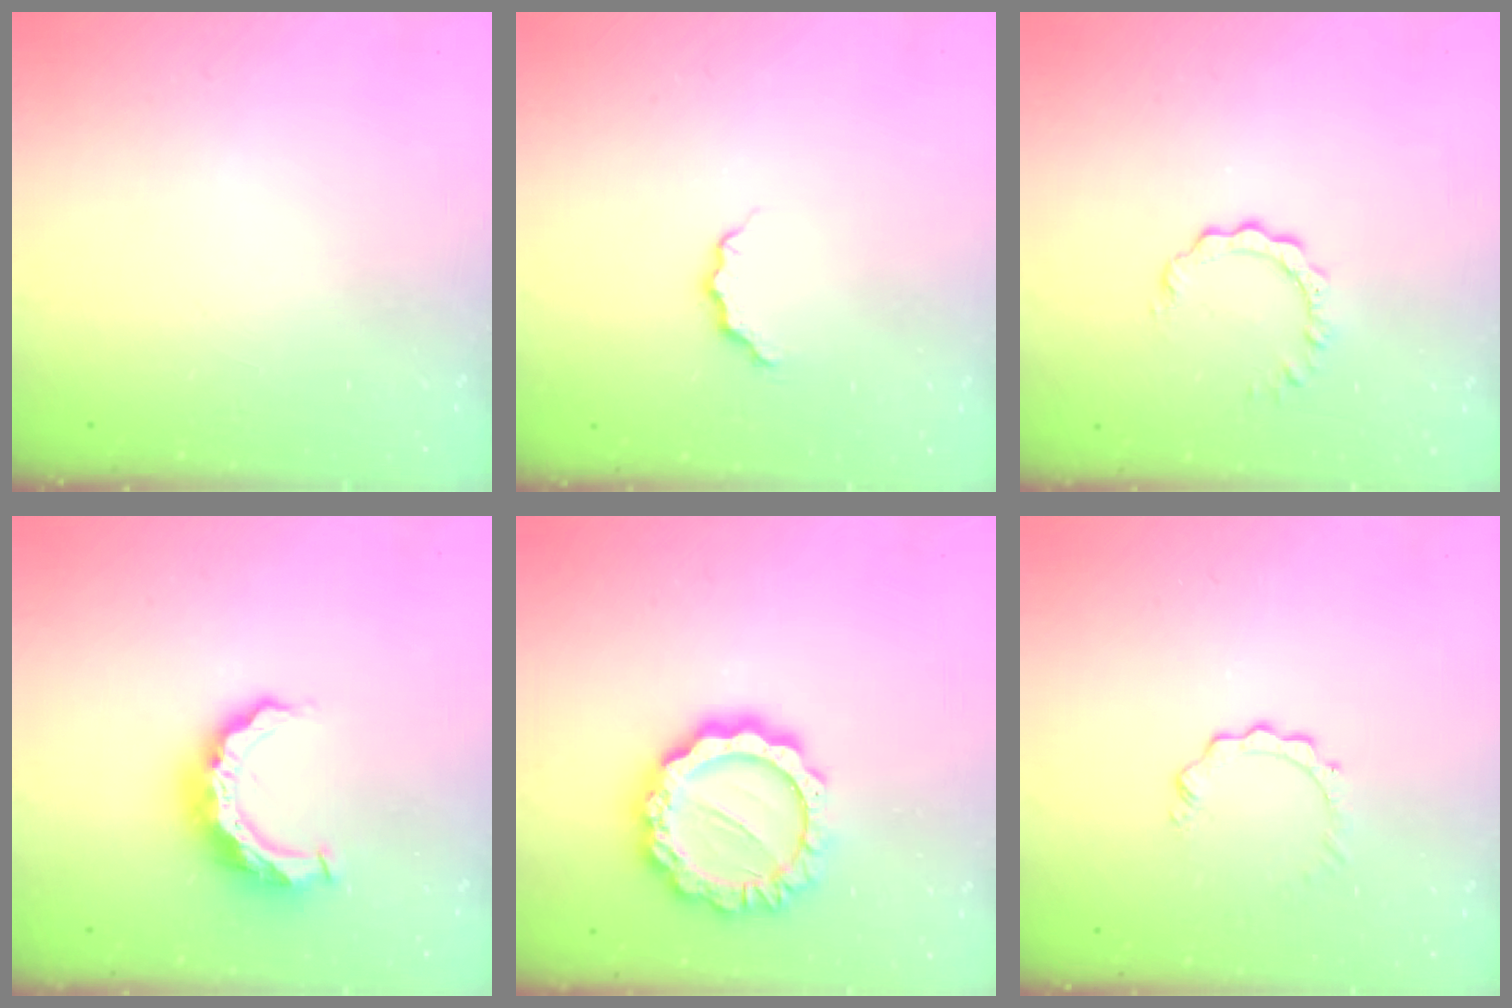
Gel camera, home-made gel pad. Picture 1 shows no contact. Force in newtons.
{"total": 3.7, "press": 3.7, "slide": 0.4}
{"total": 3.2, "press": 3.2, "slide": 0.1}
{"total": 9.7, "press": 9.7, "slide": 1.2}
{"total": 13.7, "press": 13.7, "slide": 1.1}
{"total": 2.9, "press": 2.9, "slide": 0.3}